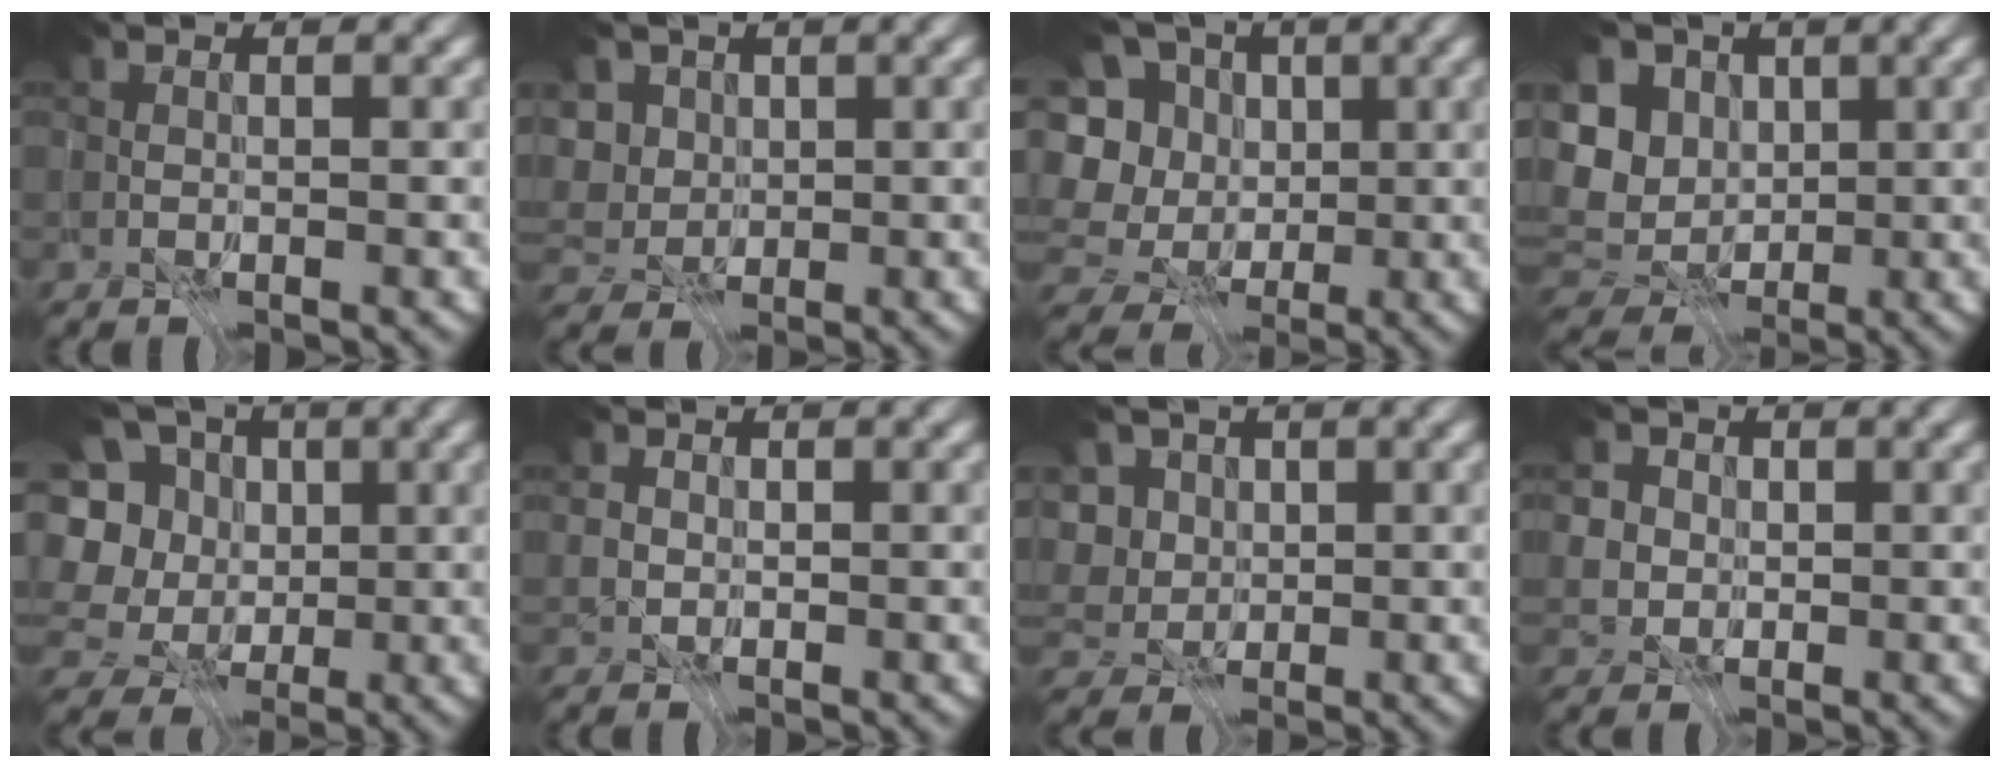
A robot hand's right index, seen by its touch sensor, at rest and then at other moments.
{"total": 3.7, "force": [0.9, 2.8, 2.3], "torque": [-0.049, 0.005, -0.004]}
{"total": 7.8, "force": [-2.4, 6.4, 3.7], "torque": [-0.099, 0.001, -0.038]}
{"total": 7.7, "force": [-0.4, 6.2, 4.6], "torque": [-0.085, -0.009, -0.004]}
{"total": 7.1, "force": [-1.1, 6.1, 3.6], "torque": [-0.094, 0.002, -0.020]}
{"total": 1.4, "force": [0.8, 1.1, 0.4], "torque": [0.001, 0.001, 0.008]}
{"total": 4.3, "force": [1.1, 3.3, 2.6], "torque": [-0.051, 0.007, -0.007]}
{"total": 5.5, "force": [3.0, 3.9, 2.3], "torque": [-0.033, 0.001, 0.035]}